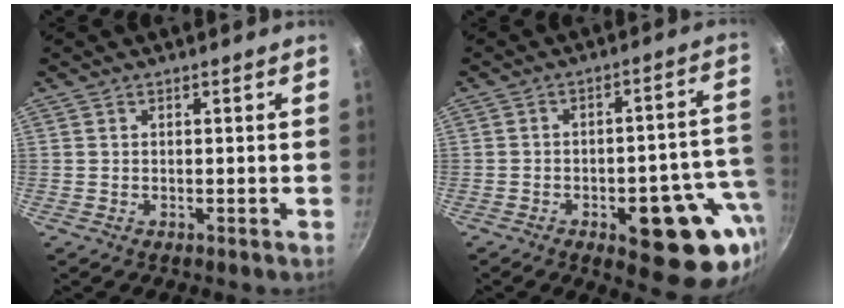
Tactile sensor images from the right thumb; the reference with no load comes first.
{"total": 18.2, "force": [-6.1, 8.0, 15.1], "torque": [-0.129, 0.026, -0.073]}